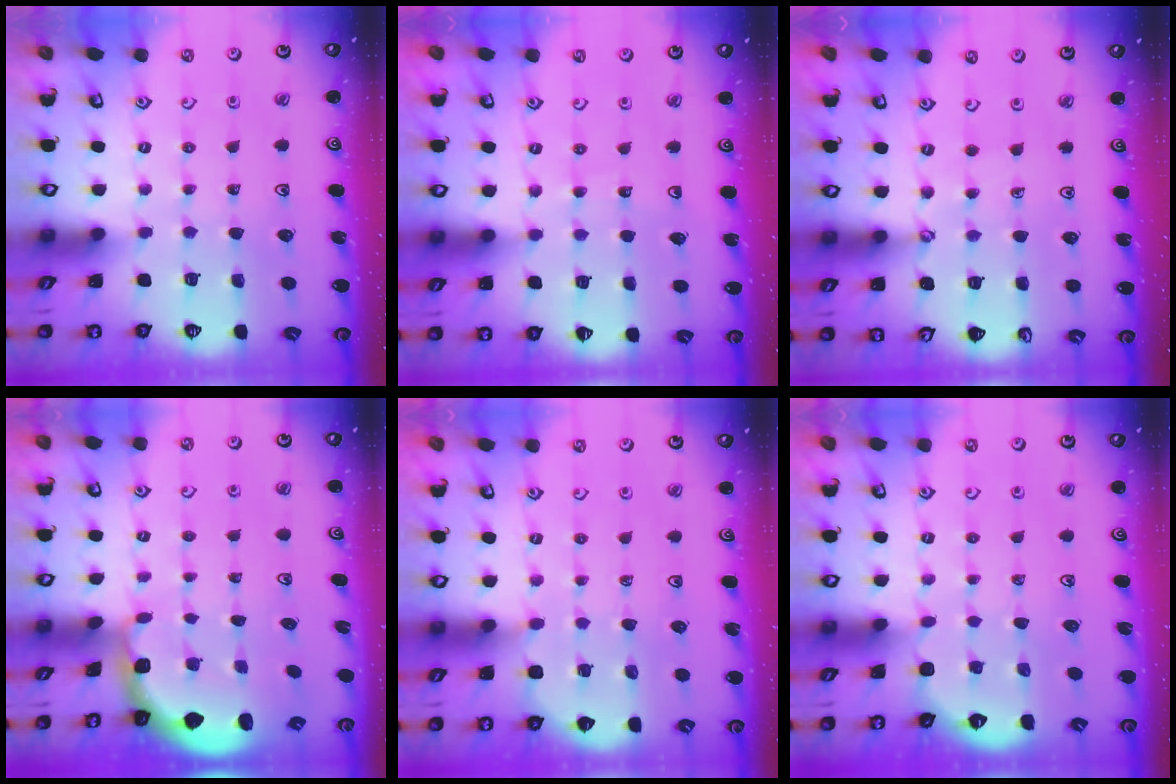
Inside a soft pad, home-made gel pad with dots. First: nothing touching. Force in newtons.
{"total": 4.7, "press": 4.7, "slide": 0.5}
{"total": 1.6, "press": 1.6, "slide": 0.1}
{"total": 1.2, "press": 1.2, "slide": 0.2}
{"total": 4.8, "press": 4.8, "slide": 0.5}
{"total": 1.6, "press": 1.5, "slide": 0.5}